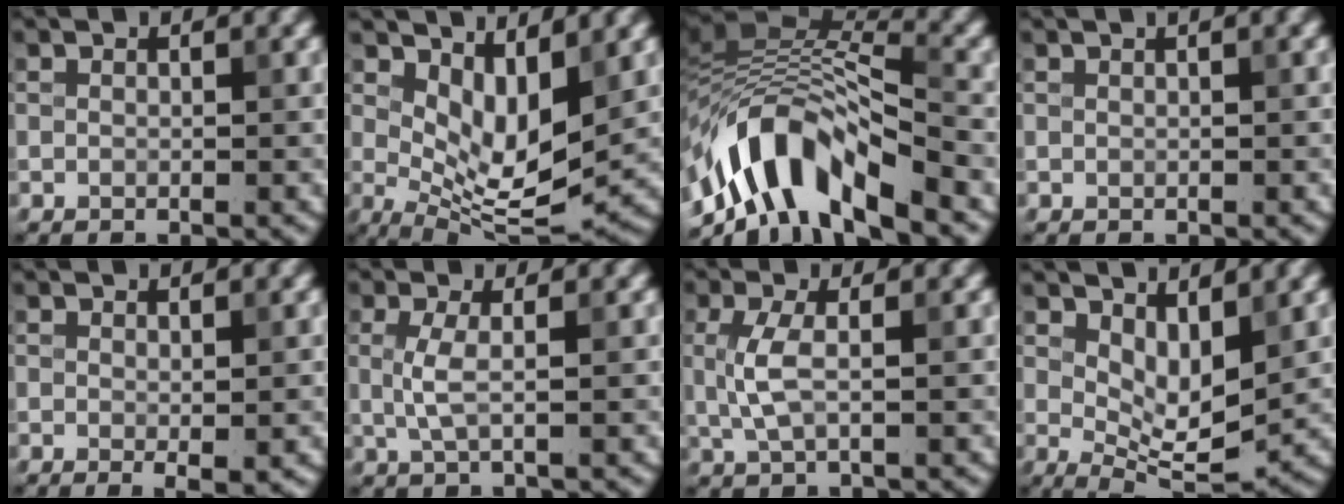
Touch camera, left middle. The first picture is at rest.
{"total": 6.7, "force": [1.8, 2.8, 5.8], "torque": [-0.104, -0.021, 0.036]}
{"total": 10.1, "force": [-5.8, 3.7, 7.4], "torque": [-0.116, 0.016, -0.112]}
{"total": 0.9, "force": [0.5, 0.2, 0.7], "torque": [-0.007, 0.005, 0.004]}
{"total": 1.4, "force": [-0.1, 0.1, 1.4], "torque": [-0.021, -0.008, -0.002]}
{"total": 2.2, "force": [0.1, 0.5, 2.2], "torque": [-0.052, 0.001, 0.003]}
{"total": 2.9, "force": [0.2, 1.1, 2.7], "torque": [-0.069, 0.000, 0.004]}
{"total": 4.7, "force": [1.5, 2.0, 4.0], "torque": [-0.064, -0.015, 0.032]}